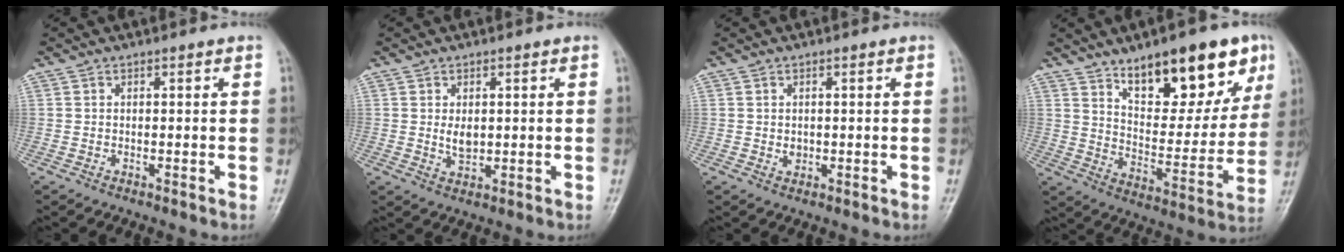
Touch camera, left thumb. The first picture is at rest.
{"total": 3.2, "force": [0.4, 2.0, 2.4], "torque": [-0.033, -0.008, 0.012]}
{"total": 1.4, "force": [0.0, 1.2, 0.8], "torque": [-0.009, 0.000, 0.004]}
{"total": 20.6, "force": [12.1, 8.4, 14.5], "torque": [-0.157, -0.055, 0.192]}